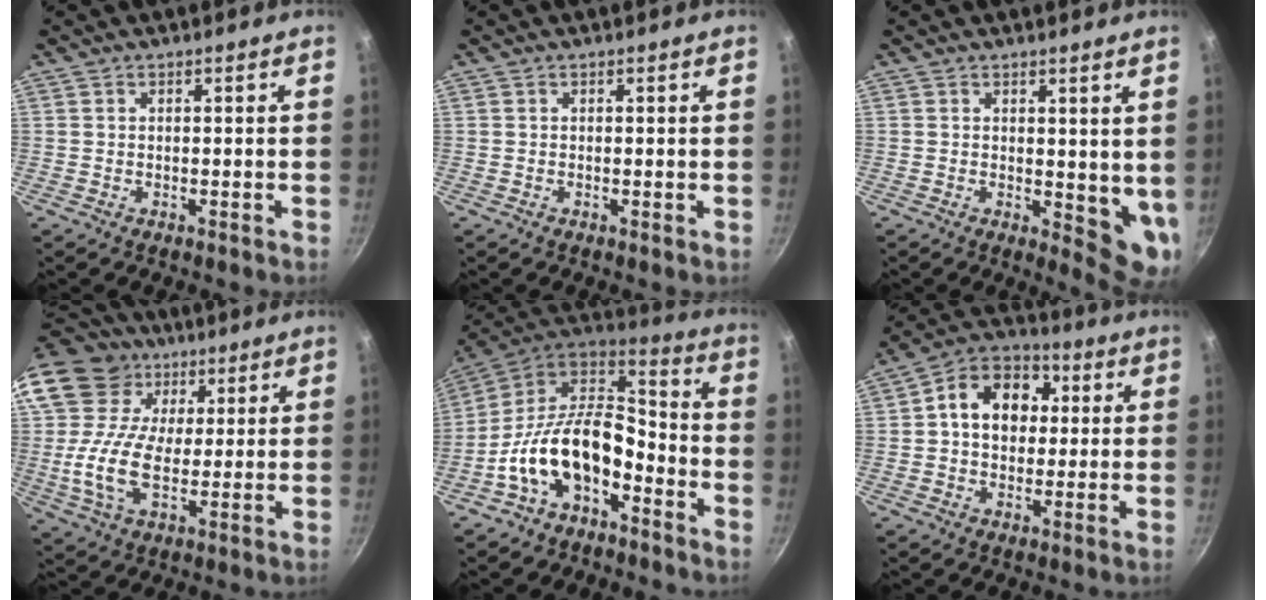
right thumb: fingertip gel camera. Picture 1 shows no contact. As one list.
[{"total": 0.0}, {"total": 5.6, "force": [1.8, 2.4, 4.7], "torque": [-0.044, -0.026, 0.028]}, {"total": 17.0, "force": [4.6, 12.3, 10.7], "torque": [-0.192, -0.007, 0.075]}, {"total": 16.5, "force": [-6.5, 9.5, 11.8], "torque": [-0.196, 0.066, -0.127]}, {"total": 12.7, "force": [2.0, 9.8, 7.9], "torque": [-0.086, 0.022, 0.011]}]